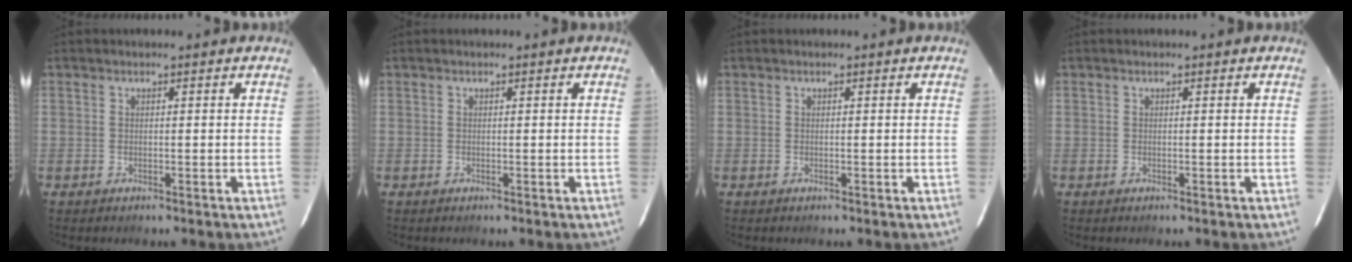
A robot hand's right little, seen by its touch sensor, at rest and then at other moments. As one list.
[{"total": 0.0}, {"total": 0.0}, {"total": 0.0}]